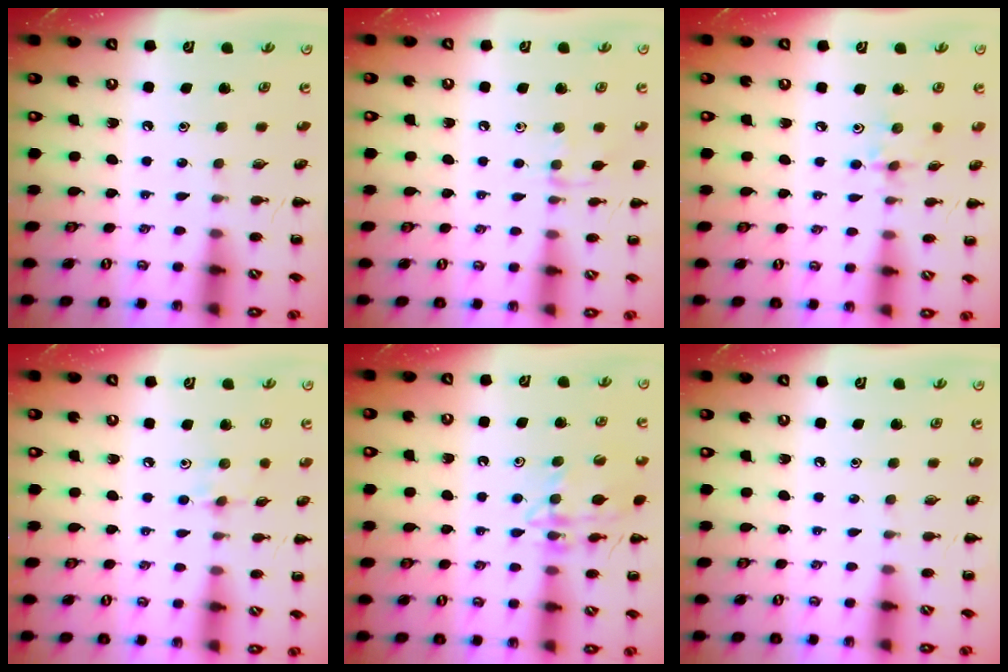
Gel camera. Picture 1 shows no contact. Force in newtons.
{"total": 7.5, "press": 7.3, "slide": 1.8}
{"total": 2.4, "press": 2.4, "slide": 0.5}
{"total": 5.9, "press": 5.7, "slide": 1.7}
{"total": 14.2, "press": 14.2, "slide": 1.2}
{"total": 0.0}